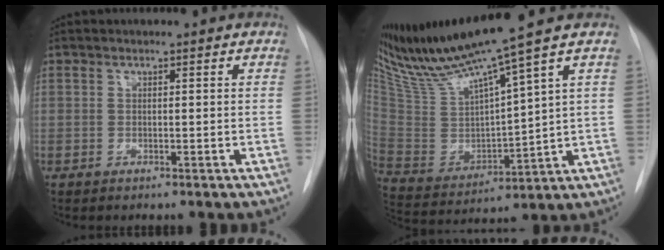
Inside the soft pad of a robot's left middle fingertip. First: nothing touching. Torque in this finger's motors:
{"motor_torque": [-0.04, -0.40, 0.10, 0.09]}